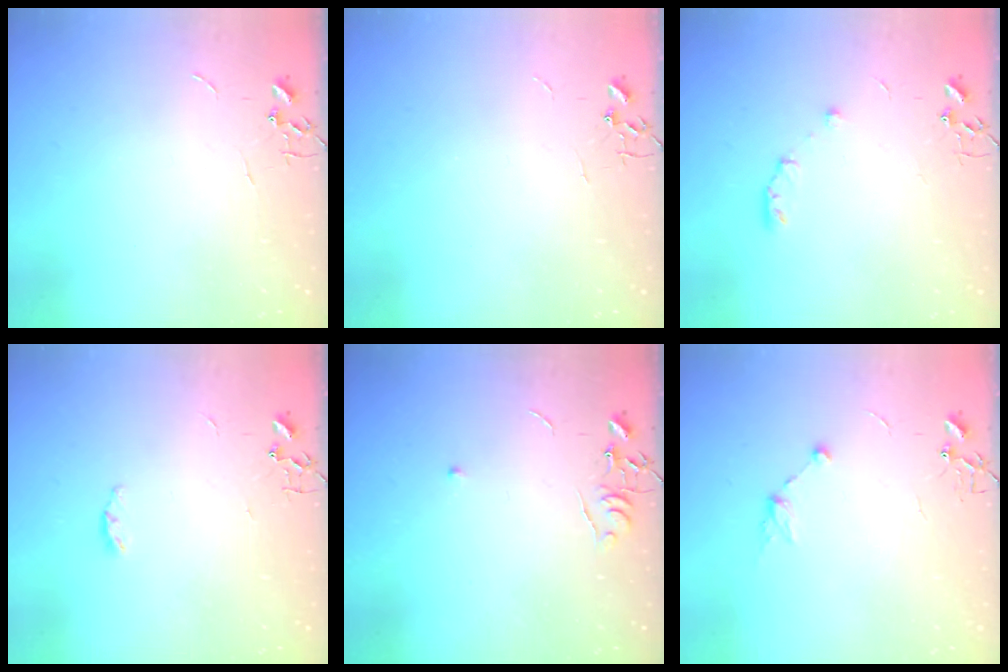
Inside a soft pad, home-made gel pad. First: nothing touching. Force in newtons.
{"total": 0.0}
{"total": 5.7, "press": 5.7, "slide": 0.8}
{"total": 3.9, "press": 3.8, "slide": 0.6}
{"total": 4.9, "press": 4.8, "slide": 0.7}
{"total": 8.3, "press": 8.1, "slide": 1.4}